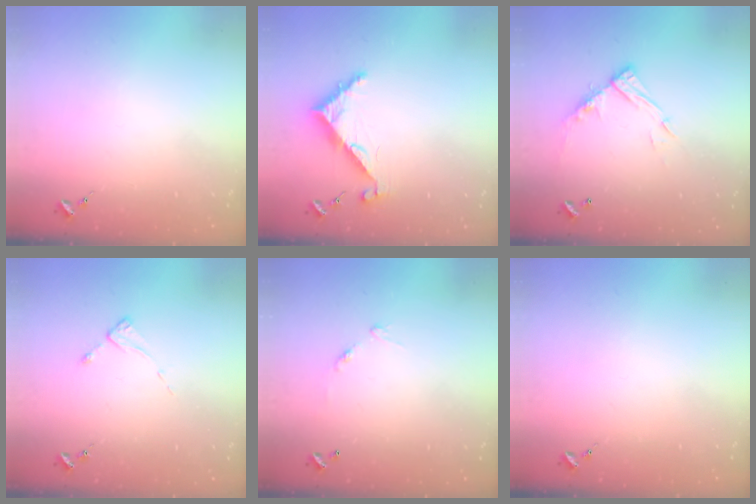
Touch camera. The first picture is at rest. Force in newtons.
{"total": 6.3, "press": 6.3, "slide": 0.5}
{"total": 12.8, "press": 12.8, "slide": 1.0}
{"total": 2.6, "press": 2.6, "slide": 0.2}
{"total": 7.0, "press": 7.0, "slide": 0.5}
{"total": 0.0}